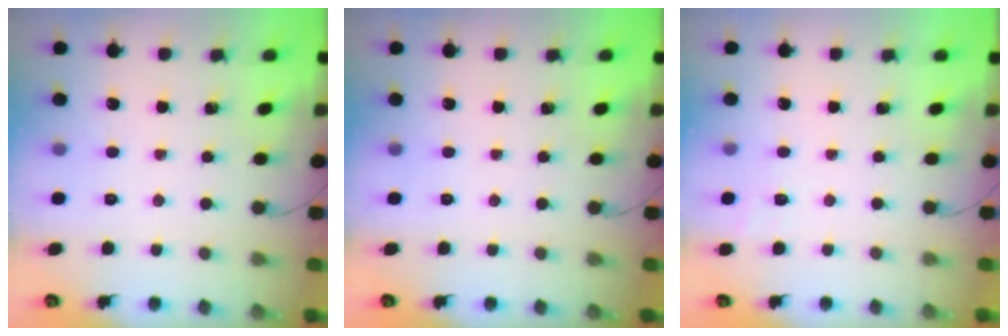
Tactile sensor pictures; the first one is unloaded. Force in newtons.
{"total": 0.0}
{"total": 5.7, "press": 5.4, "slide": 1.7}